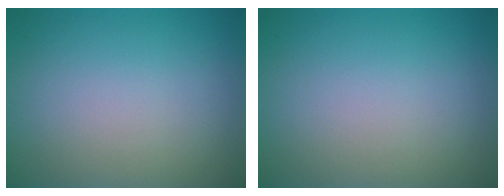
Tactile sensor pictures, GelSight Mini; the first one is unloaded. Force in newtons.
{"total": 0.0}